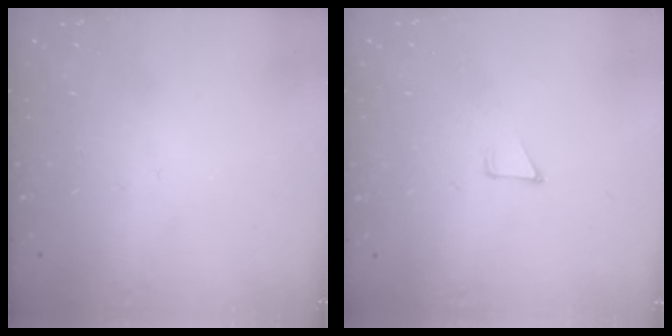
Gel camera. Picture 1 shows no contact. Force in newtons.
{"total": 2.8, "press": 2.8, "slide": 0.2}